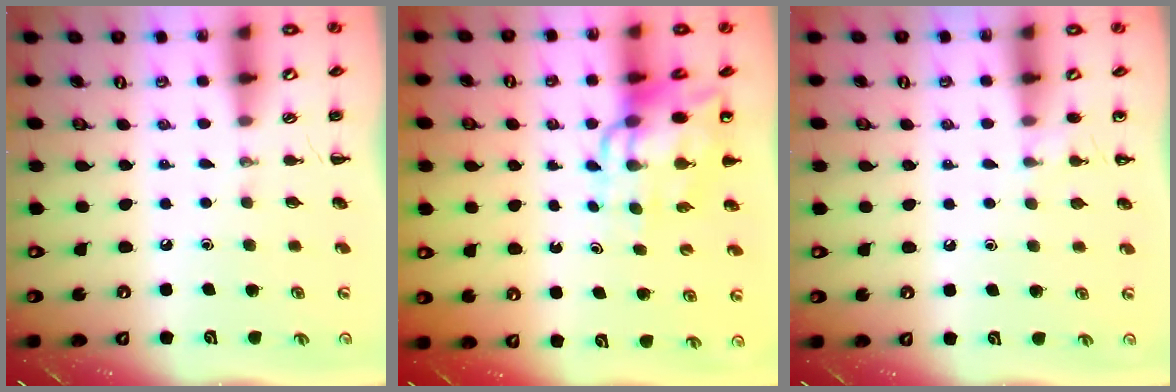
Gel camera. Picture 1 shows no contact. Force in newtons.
{"total": 11.9, "press": 11.4, "slide": 3.3}
{"total": 3.4, "press": 3.2, "slide": 1.0}